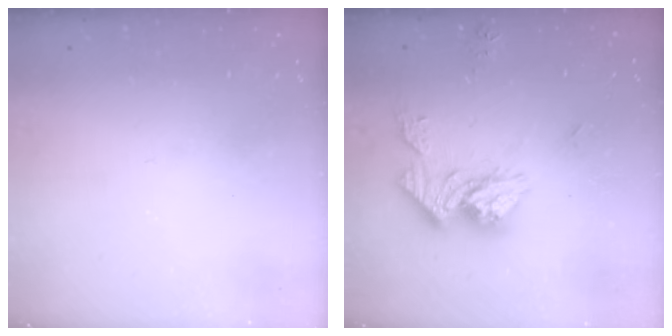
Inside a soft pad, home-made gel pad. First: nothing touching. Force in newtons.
{"total": 14.8, "press": 14.7, "slide": 1.6}